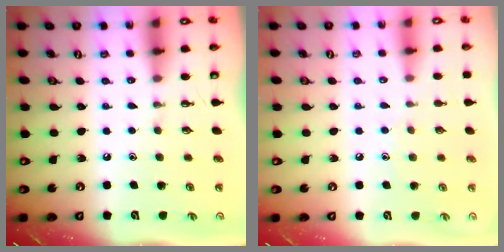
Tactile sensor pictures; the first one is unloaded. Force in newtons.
{"total": 5.2, "press": 5.2, "slide": 0.6}